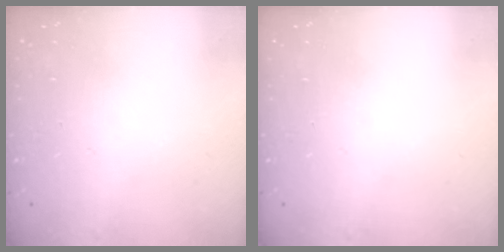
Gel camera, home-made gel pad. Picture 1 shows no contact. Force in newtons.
{"total": 0.0}